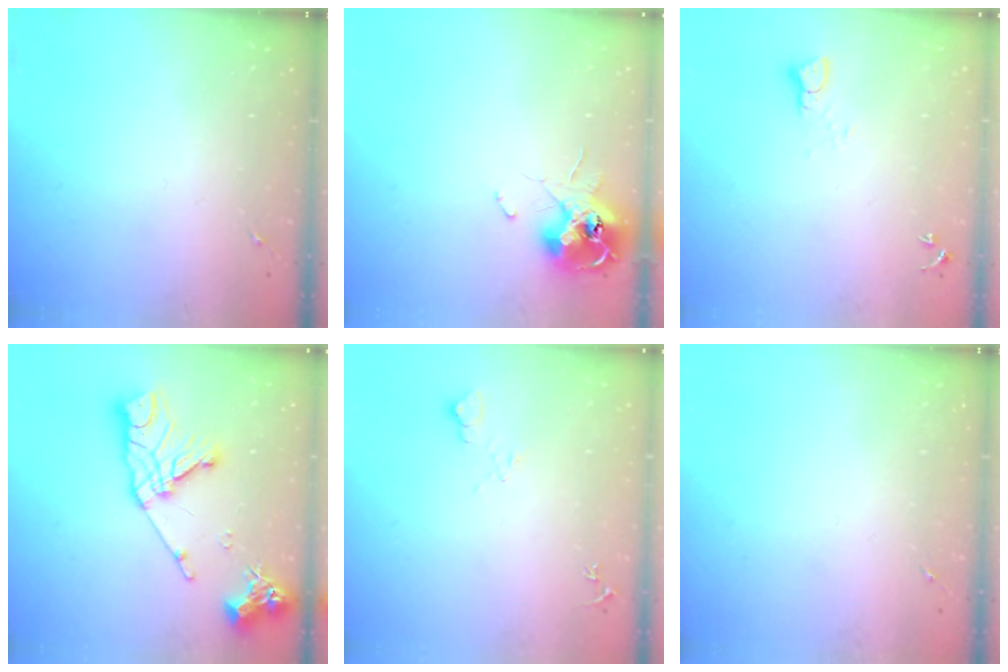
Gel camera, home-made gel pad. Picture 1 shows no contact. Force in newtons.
{"total": 11.6, "press": 11.6, "slide": 1.1}
{"total": 2.4, "press": 2.4, "slide": 0.2}
{"total": 17.2, "press": 17.1, "slide": 1.8}
{"total": 6.7, "press": 6.7, "slide": 0.8}
{"total": 0.0}